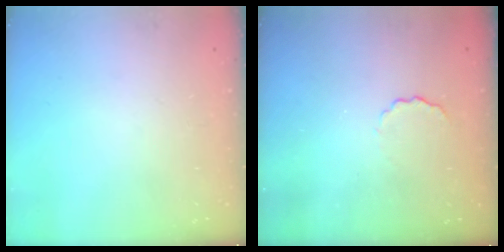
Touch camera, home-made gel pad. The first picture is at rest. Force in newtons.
{"total": 3.5, "press": 3.4, "slide": 0.8}